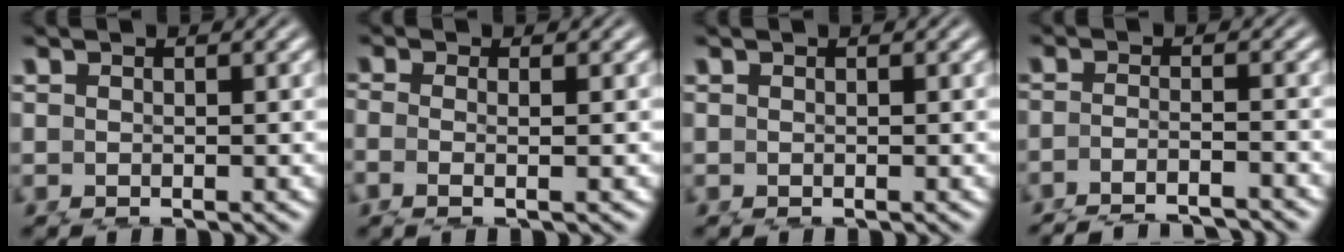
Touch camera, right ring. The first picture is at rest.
{"total": 2.6, "force": [-0.4, 1.4, 2.1], "torque": [-0.073, -0.020, 0.006]}
{"total": 0.0}
{"total": 3.3, "force": [-2.8, 1.1, 1.2], "torque": [-0.038, -0.022, -0.034]}